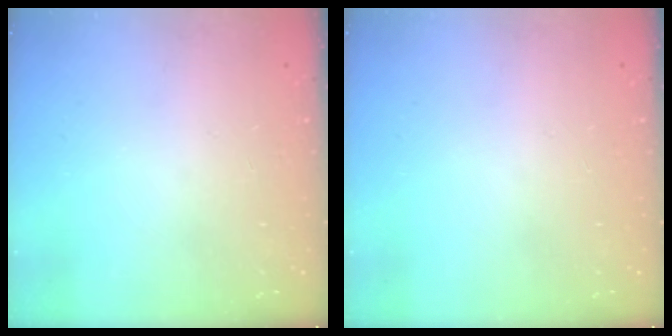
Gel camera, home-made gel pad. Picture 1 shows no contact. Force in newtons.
{"total": 0.0}